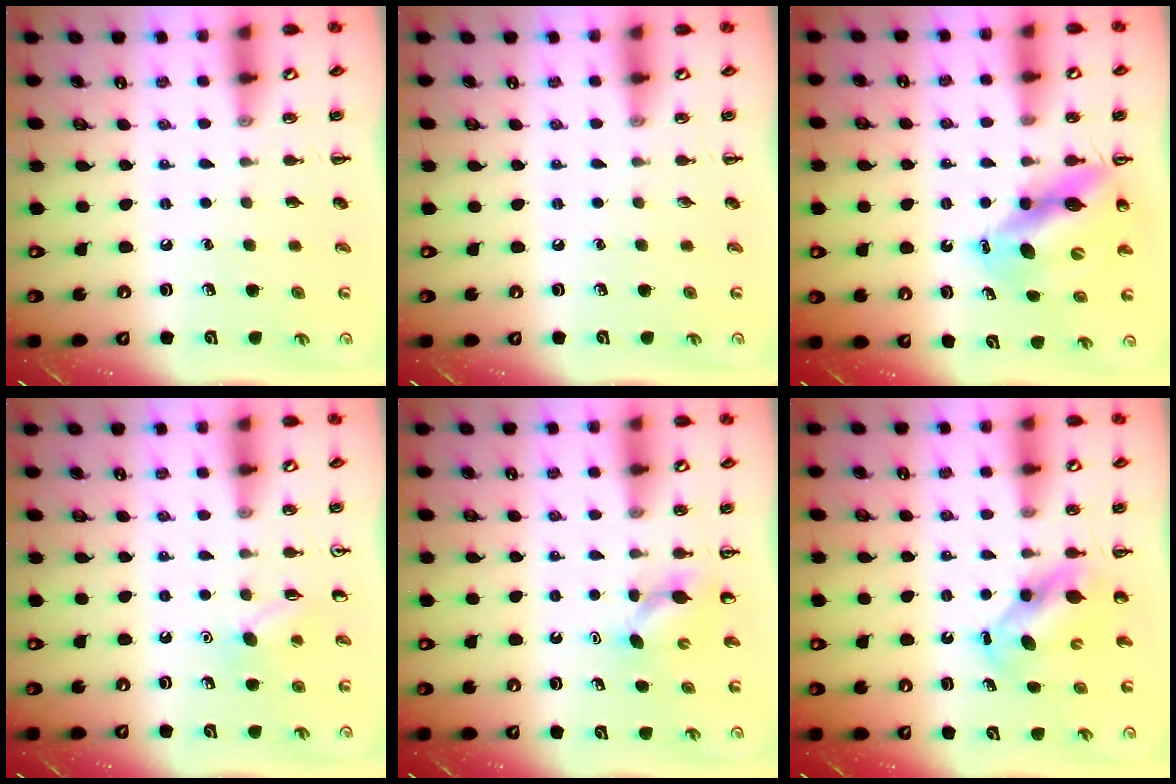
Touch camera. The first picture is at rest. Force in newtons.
{"total": 0.0}
{"total": 11.1, "press": 10.7, "slide": 3.0}
{"total": 6.4, "press": 6.1, "slide": 1.9}
{"total": 3.9, "press": 3.7, "slide": 1.0}
{"total": 6.5, "press": 6.5, "slide": 1.0}